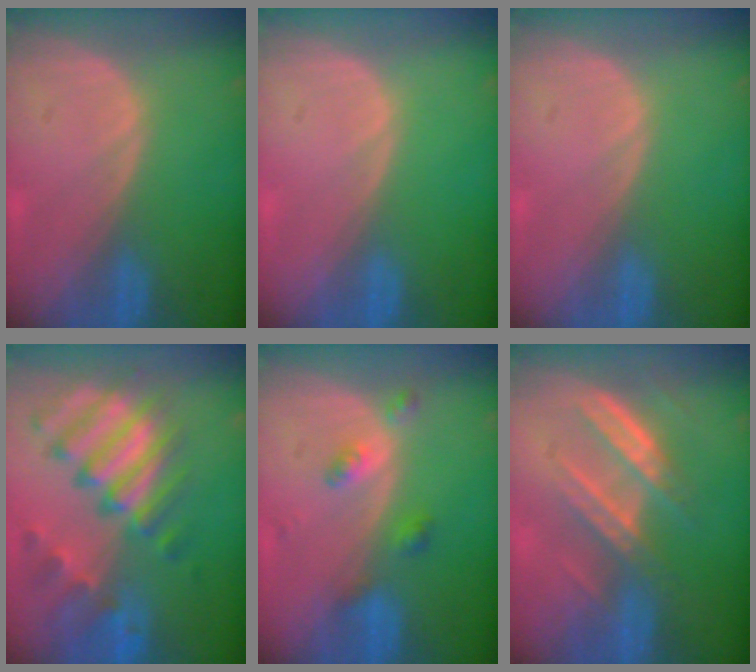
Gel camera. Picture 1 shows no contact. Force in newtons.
{"total": 0.0}
{"total": 0.0}
{"total": 11.5, "press": 9.8, "slide": 6.0}
{"total": 3.5, "press": 3.5, "slide": 0.4}
{"total": 6.8, "press": 6.4, "slide": 2.3}